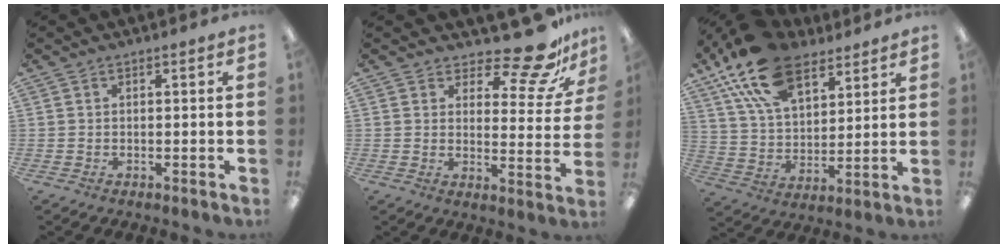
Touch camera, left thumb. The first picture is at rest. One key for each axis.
{"total": 13.4, "fx": 10.7, "fy": 4.1, "fz": 7.0, "tx": -0.093, "ty": -0.082, "tz": 0.181}
{"total": 19.3, "fx": 12.3, "fy": 10.2, "fz": 10.8, "tx": -0.213, "ty": -0.042, "tz": 0.228}